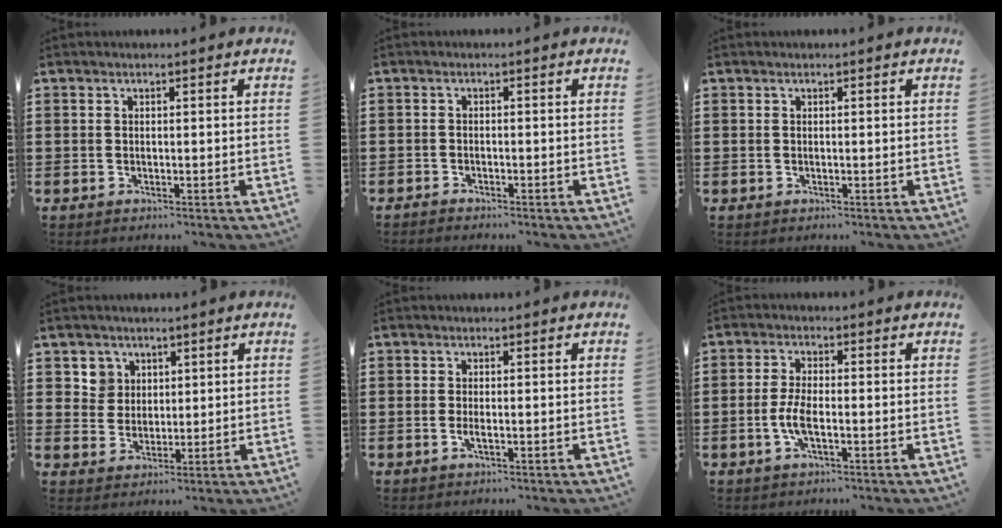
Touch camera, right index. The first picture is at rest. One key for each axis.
{"total": 1.1, "fx": -1.1, "fy": 0.1, "fz": 0.0, "tx": -0.004, "ty": 0.000, "tz": -0.024}
{"total": 0.0}
{"total": 4.2, "fx": 2.1, "fy": 3.6, "fz": 0.2, "tx": -0.015, "ty": 0.011, "tz": 0.038}
{"total": 1.3, "fx": -0.3, "fy": 0.4, "fz": 1.2, "tx": -0.022, "ty": -0.002, "tz": -0.005}
{"total": 4.2, "fx": -1.1, "fy": 1.4, "fz": 3.8, "tx": -0.087, "ty": -0.002, "tz": -0.025}